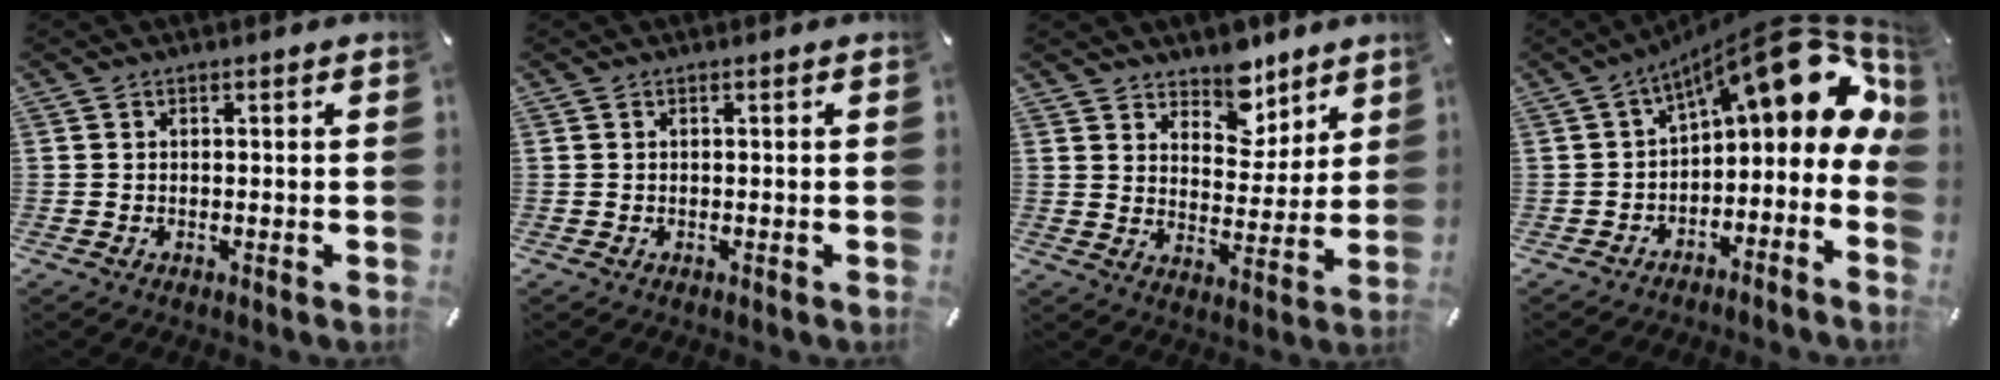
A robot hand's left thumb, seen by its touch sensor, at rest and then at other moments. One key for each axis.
{"total": 0.0}
{"total": 9.4, "fx": 7.8, "fy": 5.3, "fz": 0.7, "tx": -0.001, "ty": -0.069, "tz": 0.142}
{"total": 17.6, "fx": 7.6, "fy": 7.7, "fz": 13.8, "tx": -0.186, "ty": -0.053, "tz": 0.129}